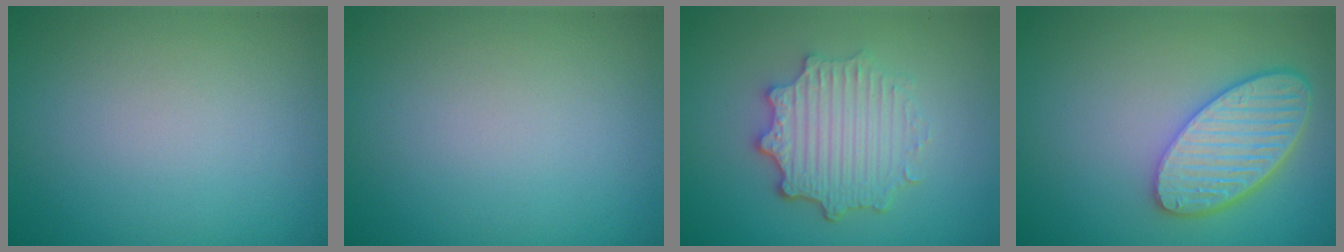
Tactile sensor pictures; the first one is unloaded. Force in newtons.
{"total": 0.0}
{"total": 4.9, "press": 3.8, "slide": 3.0}
{"total": 5.3, "press": 4.7, "slide": 2.5}